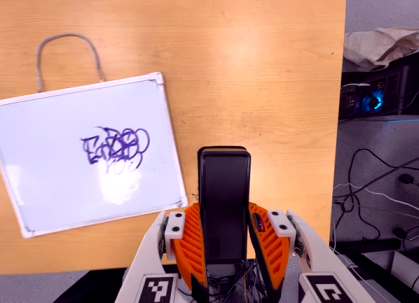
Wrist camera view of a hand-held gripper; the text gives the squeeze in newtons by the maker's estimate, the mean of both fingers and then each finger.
{"total": 4.1, "left": 2.7, "right": 5.4}